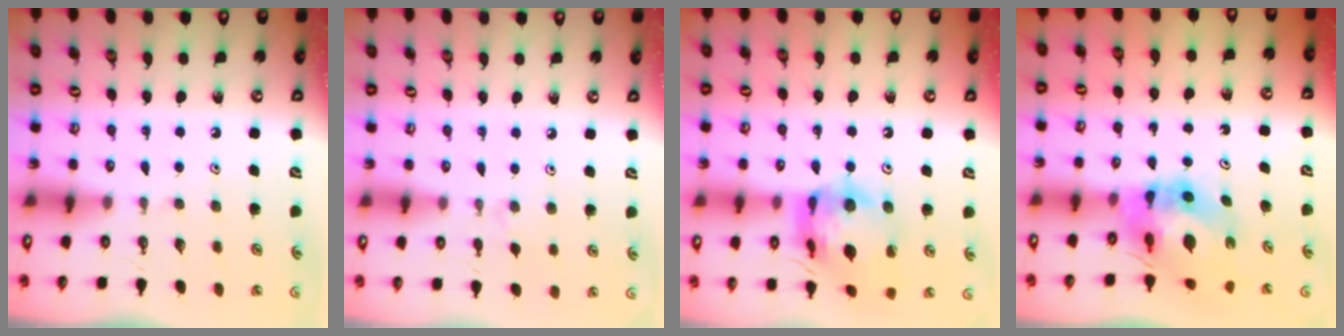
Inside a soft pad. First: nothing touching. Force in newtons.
{"total": 2.4, "press": 2.3, "slide": 0.5}
{"total": 15.6, "press": 15.4, "slide": 1.9}
{"total": 8.9, "press": 8.8, "slide": 1.0}